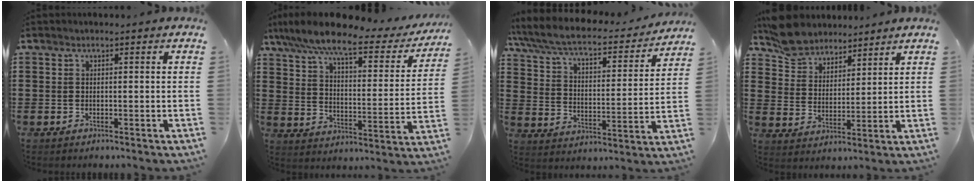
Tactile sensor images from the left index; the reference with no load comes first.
{"total": 9.2, "force": [7.4, 1.3, 5.4], "torque": [-0.134, -0.037, 0.121]}
{"total": 6.6, "force": [5.8, 0.8, 2.9], "torque": [-0.083, -0.038, 0.096]}
{"total": 6.7, "force": [6.1, 2.7, 0.7], "torque": [-0.044, -0.014, 0.116]}